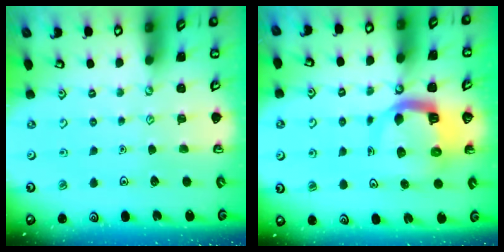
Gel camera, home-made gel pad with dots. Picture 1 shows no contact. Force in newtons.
{"total": 9.4, "press": 9.3, "slide": 1.3}